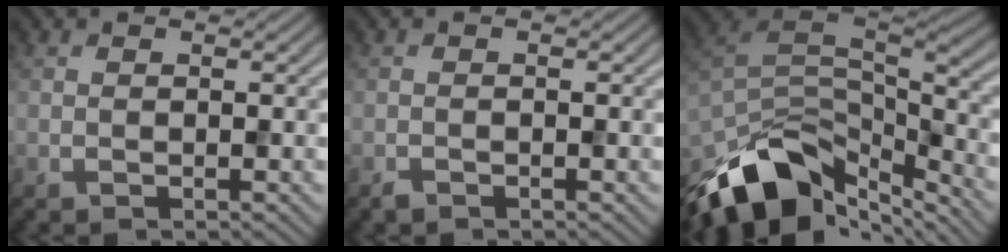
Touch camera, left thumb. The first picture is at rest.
{"total": 0.6, "force": [-0.6, 0.2, 0.2], "torque": [-0.003, 0.000, -0.011]}
{"total": 14.4, "force": [-9.3, 7.5, 8.0], "torque": [-0.203, -0.021, -0.161]}